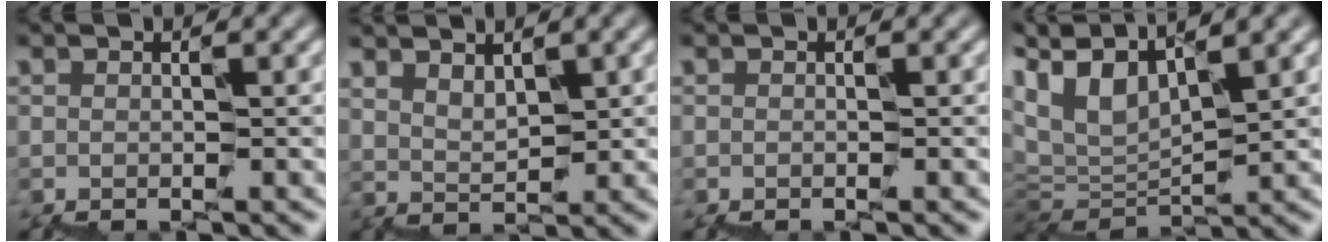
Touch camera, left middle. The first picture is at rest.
{"total": 2.0, "force": [1.9, 0.2, -0.5], "torque": [0.004, 0.002, 0.039]}
{"total": 0.0}
{"total": 6.6, "force": [4.2, 3.1, 4.0], "torque": [-0.097, 0.026, 0.073]}